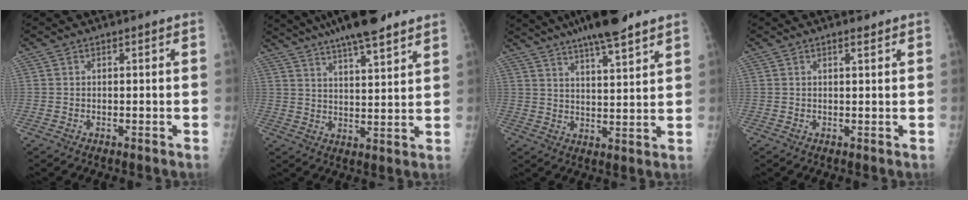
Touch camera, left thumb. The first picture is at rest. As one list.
[{"total": 15.1, "force": [11.5, 3.0, 9.3], "torque": [-0.135, -0.031, 0.183]}, {"total": 13.2, "force": [9.9, 2.1, 8.4], "torque": [-0.122, -0.031, 0.161]}, {"total": 1.4, "force": [1.1, 0.3, 0.9], "torque": [-0.013, -0.006, 0.018]}]